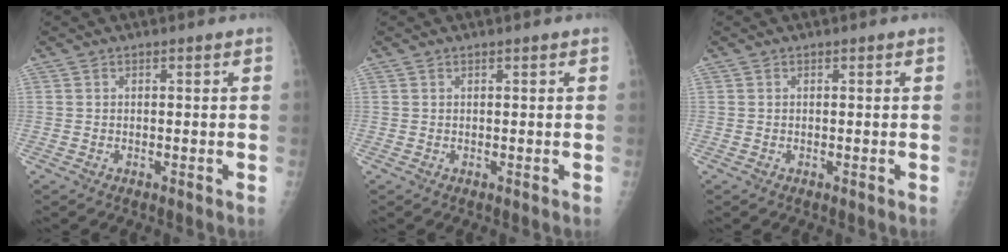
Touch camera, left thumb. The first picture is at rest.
{"total": 0.0}
{"total": 0.0}